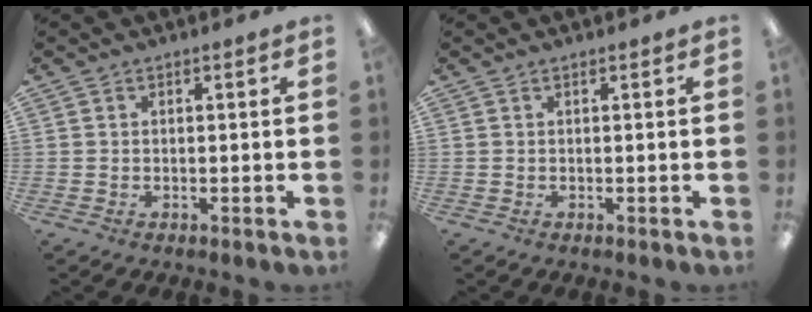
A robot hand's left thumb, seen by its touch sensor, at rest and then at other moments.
{"total": 0.0}